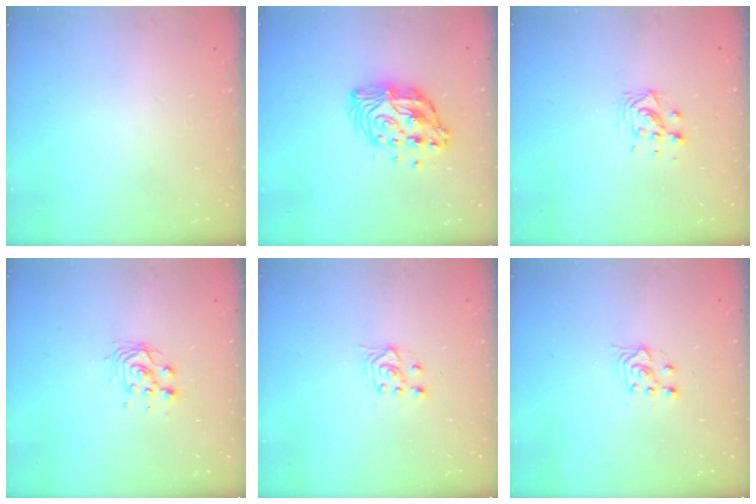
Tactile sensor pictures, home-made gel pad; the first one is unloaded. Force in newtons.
{"total": 12.6, "press": 12.6, "slide": 1.0}
{"total": 6.2, "press": 6.2, "slide": 1.0}
{"total": 5.9, "press": 5.9, "slide": 0.2}
{"total": 4.2, "press": 4.0, "slide": 1.4}
{"total": 4.2, "press": 4.0, "slide": 1.4}